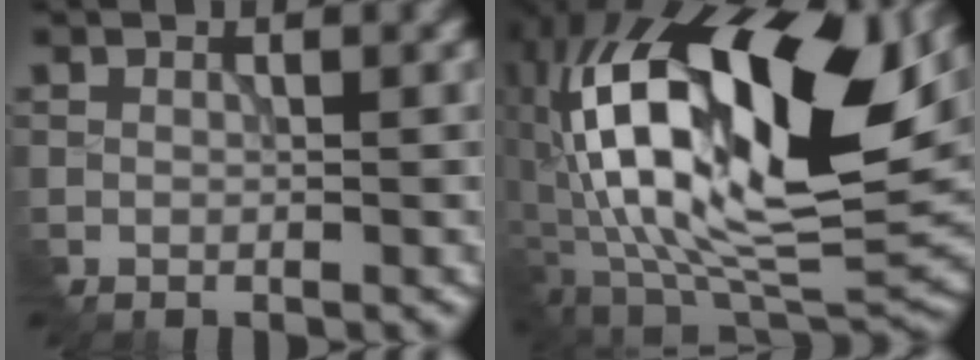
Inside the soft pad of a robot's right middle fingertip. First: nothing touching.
{"total": 19.7, "force": [2.3, 9.9, 16.9], "torque": [-0.313, 0.005, 0.039]}